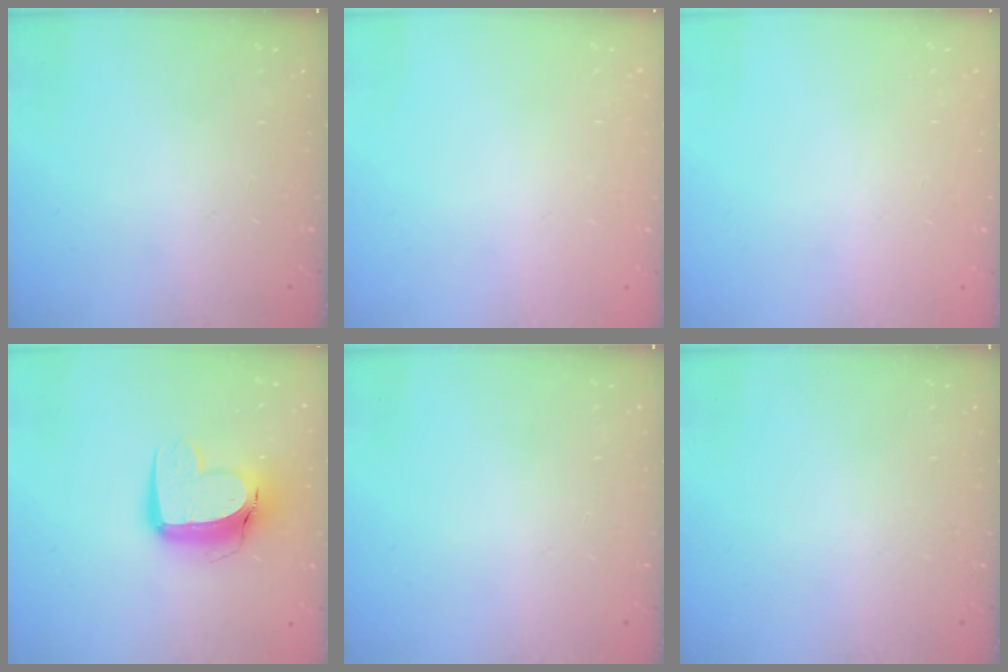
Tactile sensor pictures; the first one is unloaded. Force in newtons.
{"total": 0.0}
{"total": 0.0}
{"total": 12.0, "press": 12.0, "slide": 1.2}
{"total": 0.0}
{"total": 0.0}